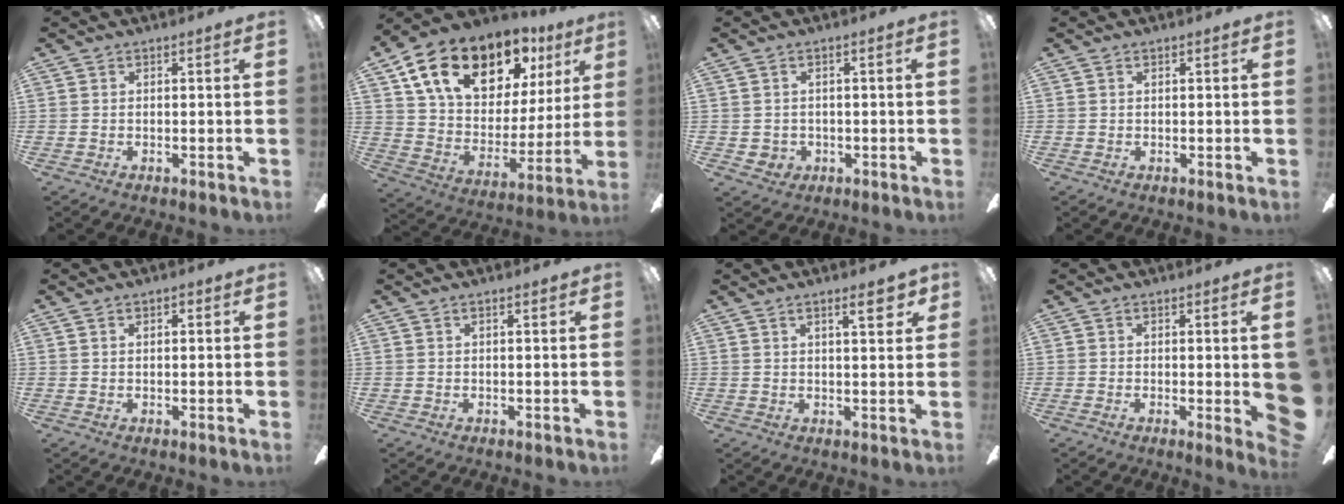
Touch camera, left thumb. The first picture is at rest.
{"total": 20.8, "force": [13.3, 11.5, 11.1], "torque": [-0.202, -0.066, 0.243]}
{"total": 2.4, "force": [-0.2, 2.1, 1.1], "torque": [-0.022, 0.004, -0.004]}
{"total": 0.0}
{"total": 1.2, "force": [0.5, 0.7, 0.9], "torque": [-0.010, -0.001, 0.007]}
{"total": 1.2, "force": [0.6, 0.1, 1.0], "torque": [-0.022, 0.000, 0.010]}
{"total": 5.9, "force": [3.4, 1.5, 4.6], "torque": [-0.049, -0.015, 0.046]}
{"total": 7.3, "force": [-0.8, 1.5, 7.1], "torque": [-0.083, -0.015, -0.004]}